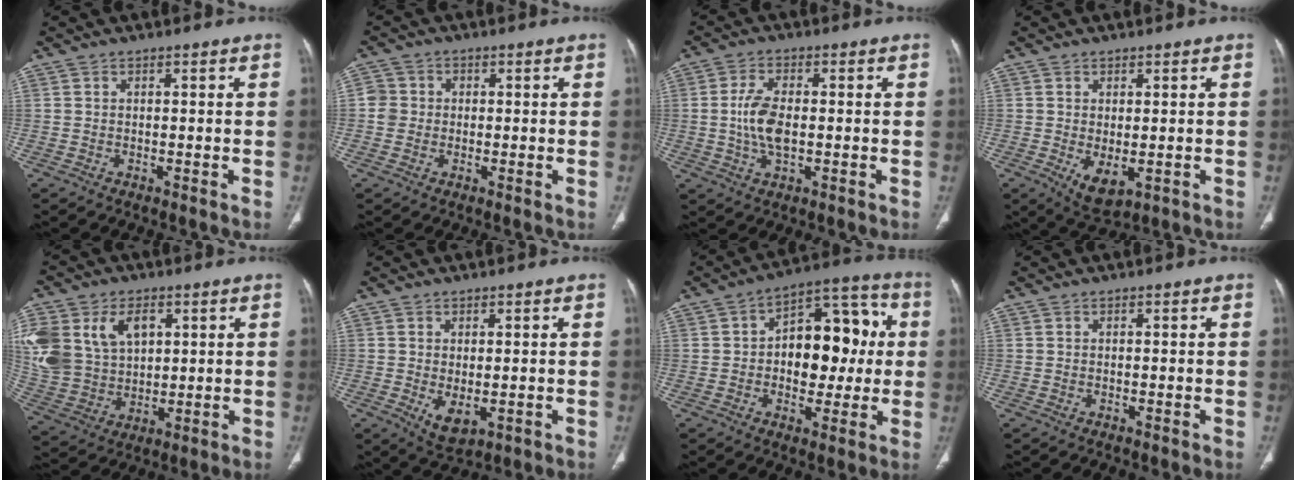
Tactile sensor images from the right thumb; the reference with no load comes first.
{"total": 3.4, "force": [0.0, 3.3, 0.8], "torque": [0.003, 0.008, -0.004]}
{"total": 7.1, "force": [-0.2, 3.4, 6.2], "torque": [-0.132, 0.001, -0.006]}
{"total": 5.2, "force": [-1.1, 2.7, 4.3], "torque": [-0.068, -0.013, 0.000]}
{"total": 22.5, "force": [7.5, 16.2, 13.7], "torque": [-0.321, 0.021, 0.164]}
{"total": 4.5, "force": [-0.8, 2.4, 3.8], "torque": [-0.059, -0.012, 0.002]}
{"total": 16.4, "force": [0.9, 10.1, 12.8], "torque": [-0.126, 0.035, 0.012]}
{"total": 0.0}